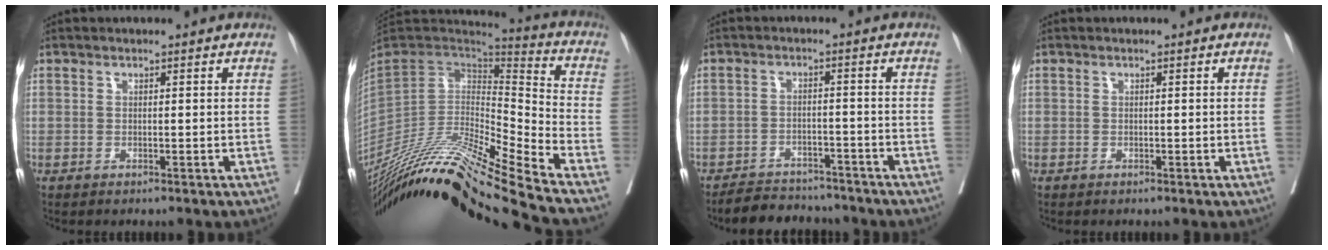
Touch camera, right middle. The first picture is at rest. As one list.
[{"total": 27.6, "force": [-23.0, -1.6, 15.2], "torque": [-0.274, -0.045, -0.401]}, {"total": 7.8, "force": [-7.1, 2.9, 1.3], "torque": [-0.009, 0.005, -0.103]}, {"total": 0.0}]